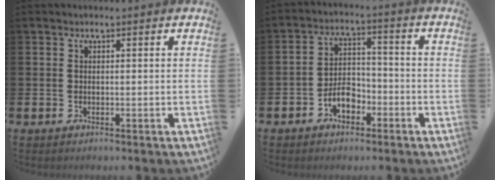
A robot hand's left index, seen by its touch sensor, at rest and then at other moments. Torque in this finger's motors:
{"motor_torque": [0.64, 0.12, 0.13, 0.10]}